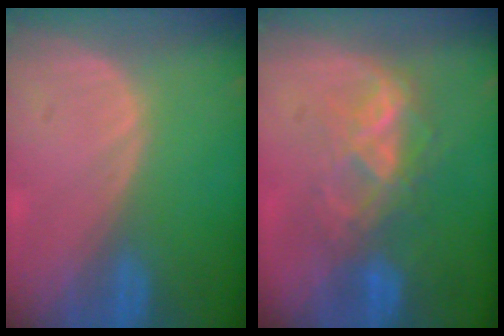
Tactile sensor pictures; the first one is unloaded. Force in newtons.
{"total": 6.5, "press": 6.4, "slide": 1.1}